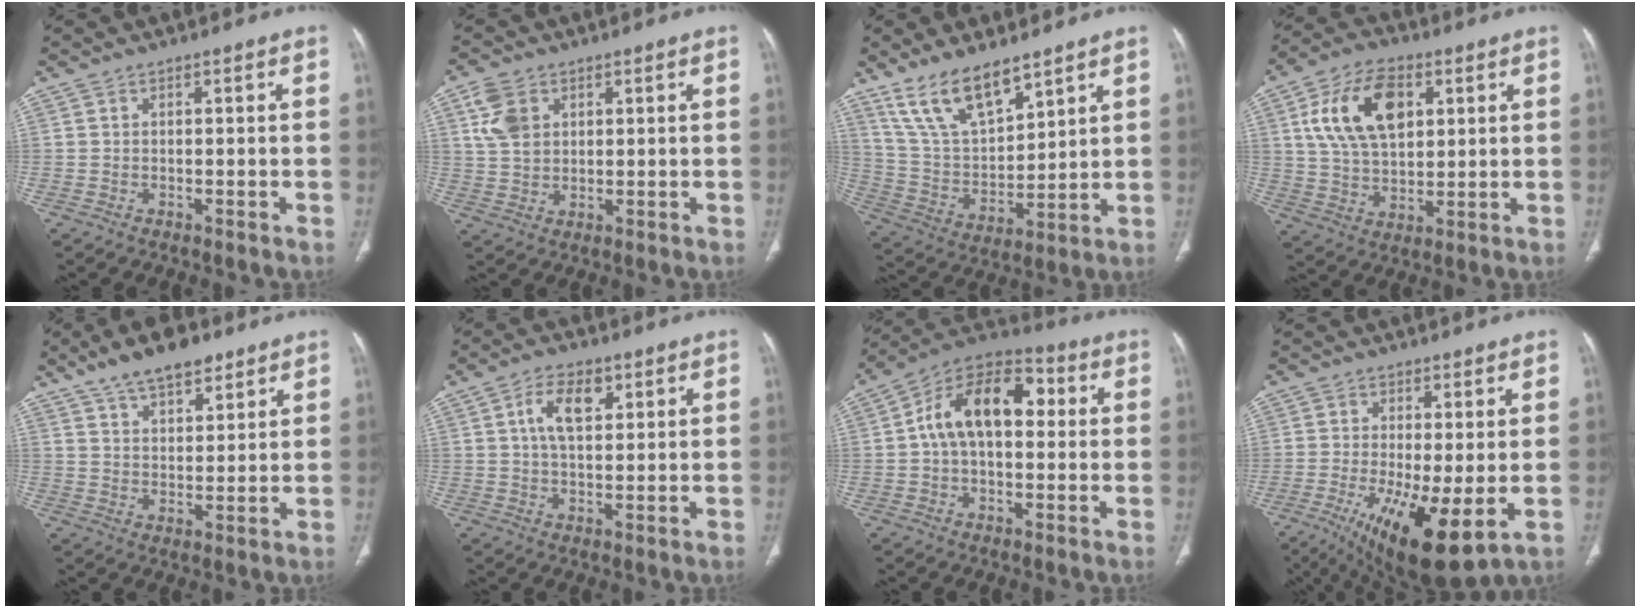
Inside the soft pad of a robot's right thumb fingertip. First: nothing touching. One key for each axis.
{"total": 6.8, "fx": 2.8, "fy": 4.8, "fz": 3.9, "tx": -0.067, "ty": -0.005, "tz": 0.058}
{"total": 14.3, "fx": 10.3, "fy": 5.6, "fz": 8.3, "tx": -0.129, "ty": -0.049, "tz": 0.213}
{"total": 15.5, "fx": 4.9, "fy": 9.5, "fz": 11.2, "tx": -0.181, "ty": -0.005, "tz": 0.092}
{"total": 11.7, "fx": 8.1, "fy": 5.2, "fz": 6.7, "tx": -0.082, "ty": -0.034, "tz": 0.135}
{"total": 7.3, "fx": 2.8, "fy": 4.0, "fz": 5.5, "tx": -0.085, "ty": -0.003, "tz": 0.049}
{"total": 15.8, "fx": 2.1, "fy": 9.7, "fz": 12.4, "tx": -0.184, "ty": 0.039, "tz": 0.025}
{"total": 14.1, "fx": -3.9, "fy": 4.2, "fz": 12.9, "tx": -0.226, "ty": -0.026, "tz": -0.050}